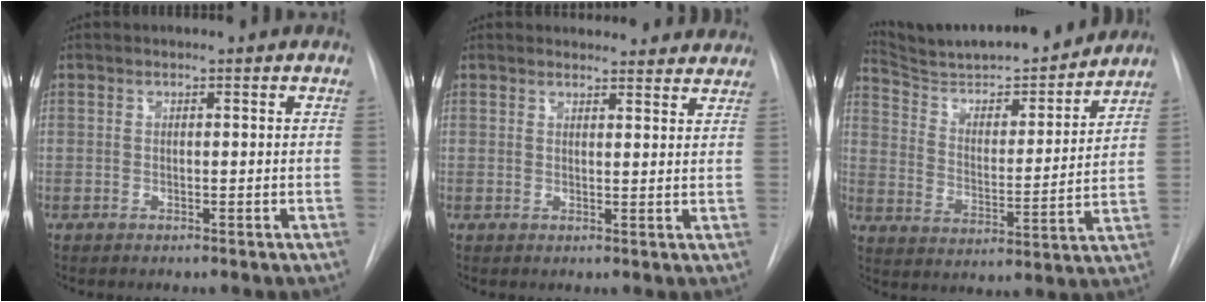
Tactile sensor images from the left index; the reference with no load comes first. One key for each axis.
{"total": 11.6, "fx": 11.0, "fy": 3.2, "fz": 1.6, "tx": 0.012, "ty": 0.000, "tz": 0.105}
{"total": 18.3, "fx": 17.0, "fy": 2.4, "fz": 6.2, "tx": -0.099, "ty": -0.012, "tz": 0.263}